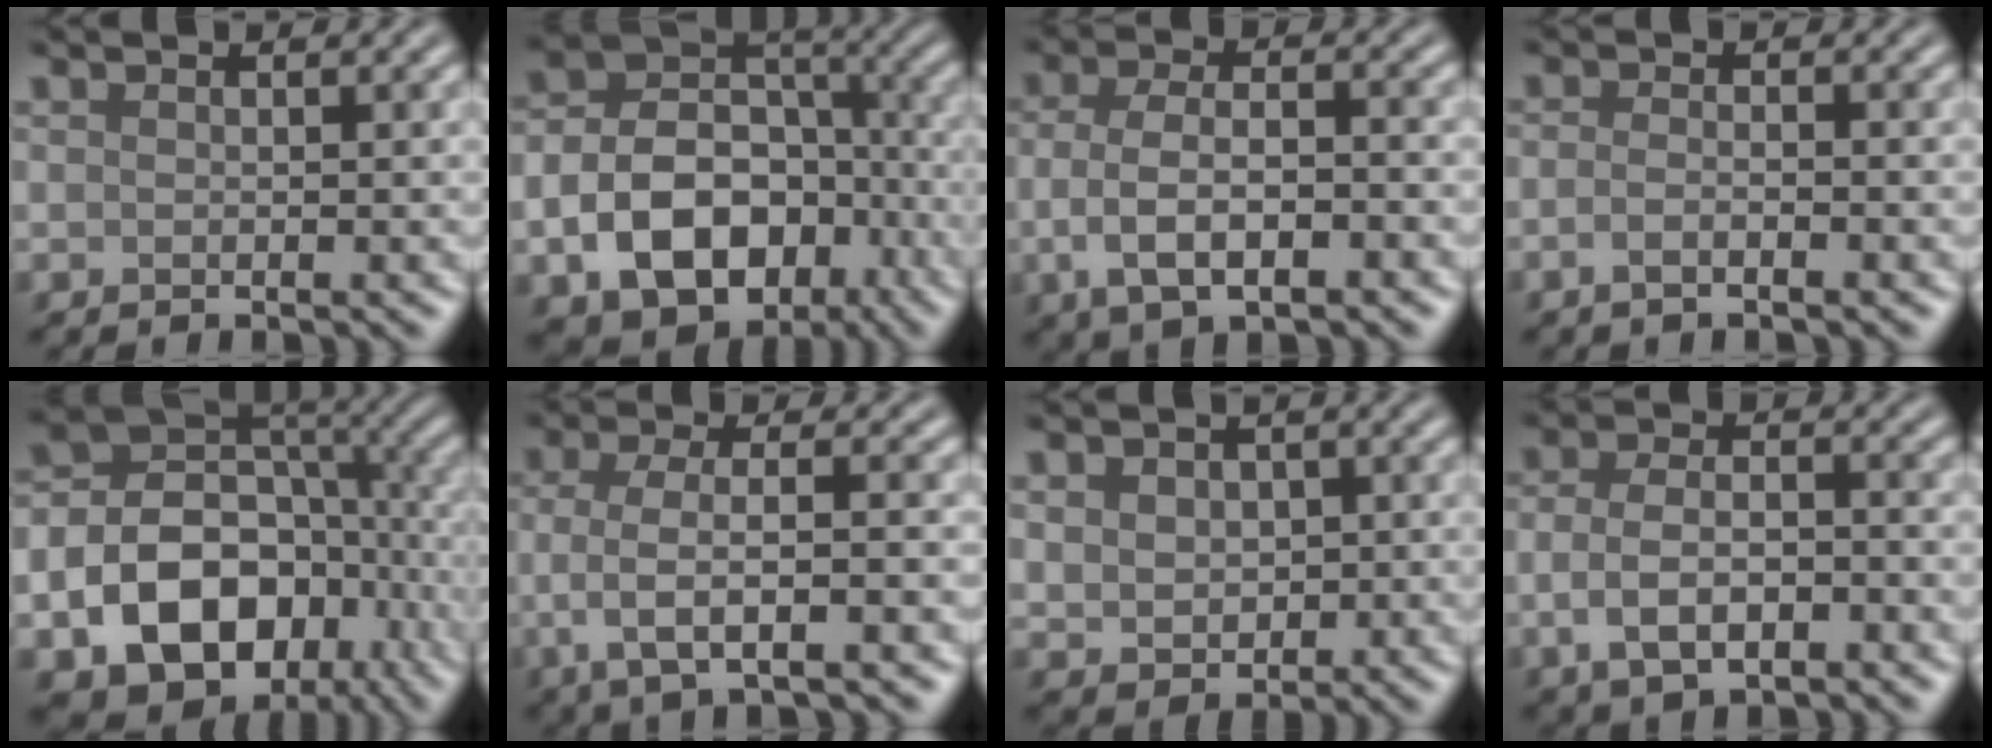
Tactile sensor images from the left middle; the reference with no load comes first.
{"total": 11.1, "force": [-3.9, 7.8, 6.8], "torque": [-0.122, -0.009, -0.065]}
{"total": 5.4, "force": [-1.5, 2.5, 4.6], "torque": [-0.092, -0.006, -0.031]}
{"total": 1.6, "force": [-0.9, 0.5, 1.3], "torque": [-0.018, -0.004, -0.019]}
{"total": 15.8, "force": [-5.3, 12.0, 8.7], "torque": [-0.173, -0.021, -0.080]}
{"total": 4.8, "force": [-1.1, 1.6, 4.4], "torque": [-0.083, -0.003, -0.023]}
{"total": 4.0, "force": [0.5, 3.2, 2.3], "torque": [-0.044, 0.005, 0.006]}
{"total": 4.9, "force": [-1.6, 2.6, 3.8], "torque": [-0.075, -0.002, -0.035]}